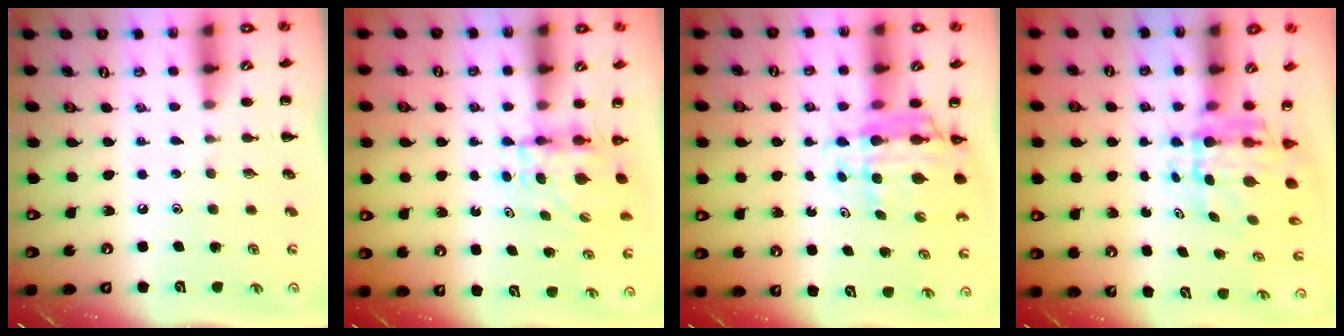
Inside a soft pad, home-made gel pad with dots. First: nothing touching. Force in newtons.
{"total": 4.2, "press": 4.2, "slide": 0.1}
{"total": 8.8, "press": 8.3, "slide": 2.9}
{"total": 6.2, "press": 5.9, "slide": 2.0}